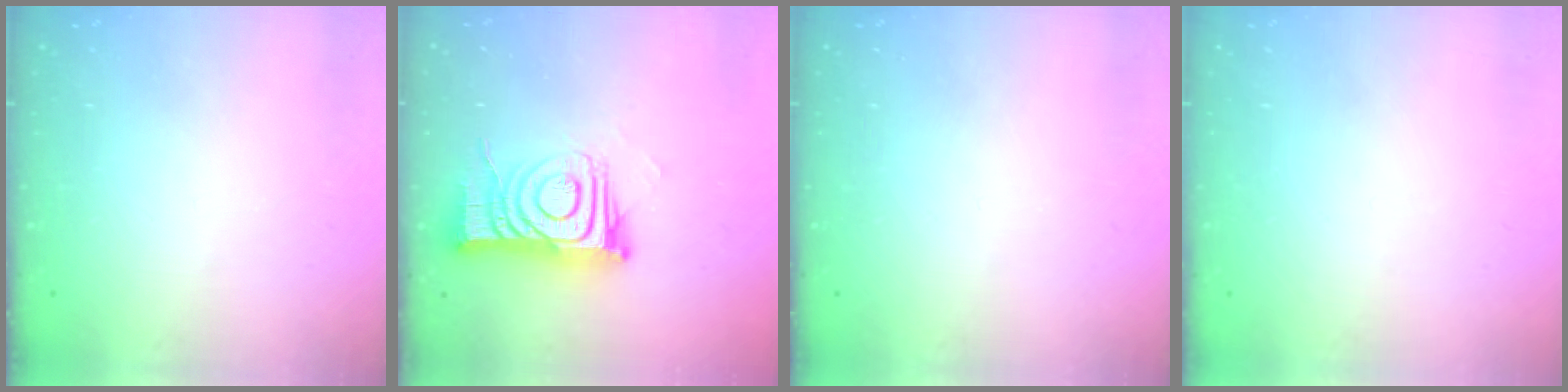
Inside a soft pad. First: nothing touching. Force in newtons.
{"total": 13.3, "press": 13.2, "slide": 1.1}
{"total": 0.0}
{"total": 1.5, "press": 1.5, "slide": 0.1}